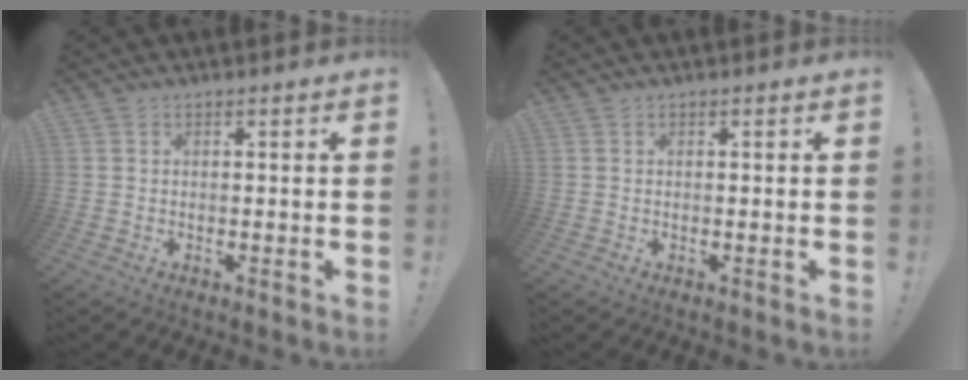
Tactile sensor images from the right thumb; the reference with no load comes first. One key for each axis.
{"total": 0.0}